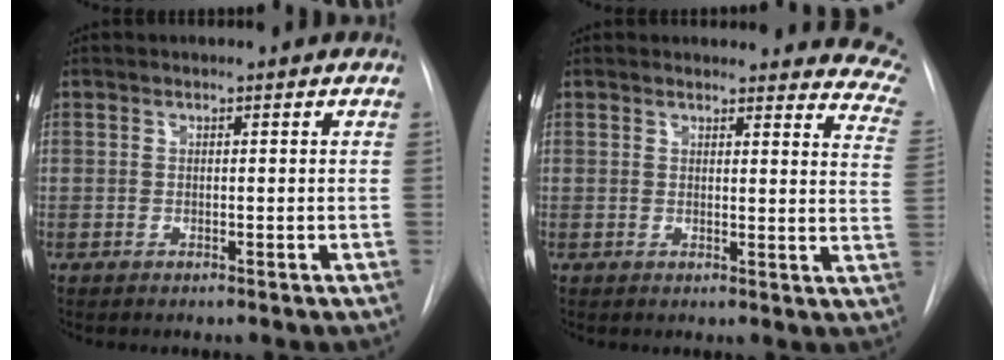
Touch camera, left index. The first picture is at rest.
{"total": 14.6, "force": [14.0, 3.1, 2.7], "torque": [0.010, -0.086, 0.111]}